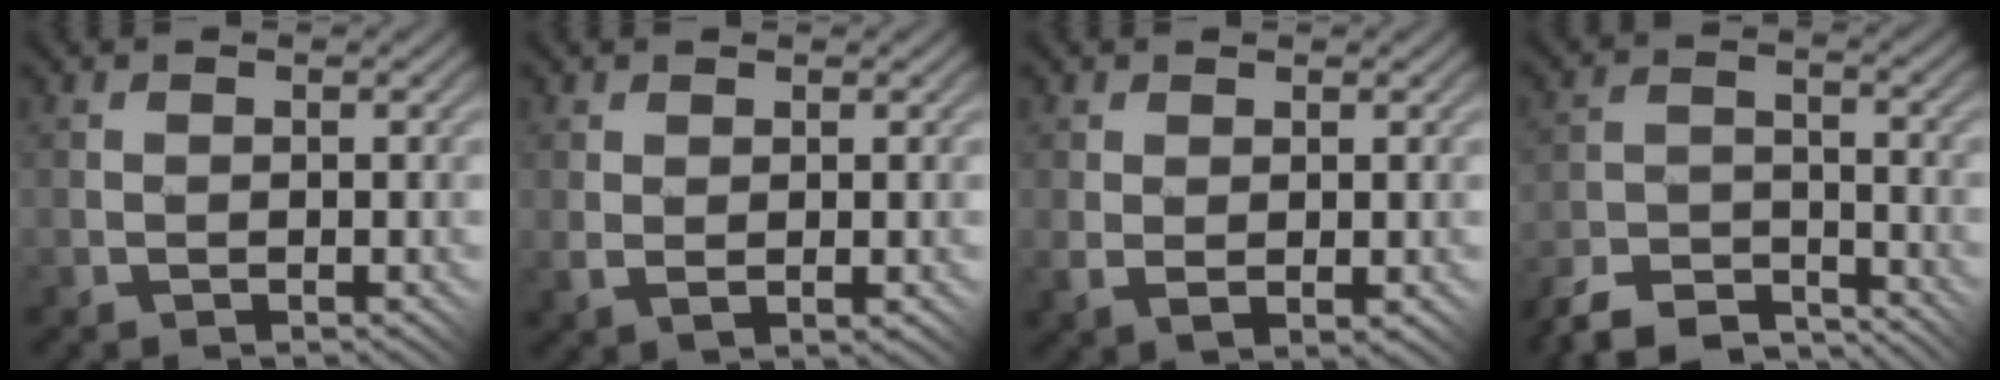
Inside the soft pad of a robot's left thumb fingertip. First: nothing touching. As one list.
[{"total": 2.5, "force": [0.1, 1.4, 2.1], "torque": [-0.046, -0.011, 0.010]}, {"total": 3.0, "force": [-0.1, 1.7, 2.5], "torque": [-0.053, -0.011, 0.004]}, {"total": 8.0, "force": [-7.5, 2.0, 2.2], "torque": [-0.045, -0.003, -0.141]}]